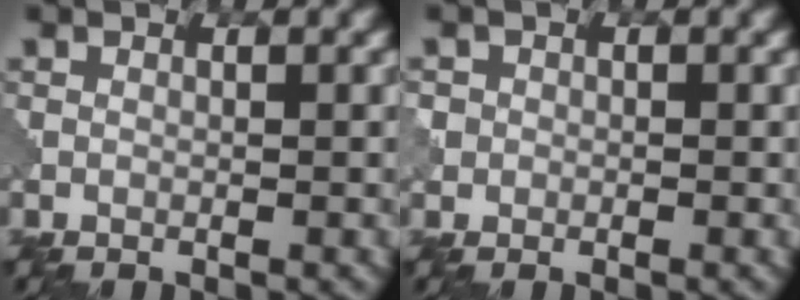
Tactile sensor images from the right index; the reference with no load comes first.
{"total": 1.4, "force": [0.0, 1.4, -0.1], "torque": [0.013, 0.006, 0.000]}